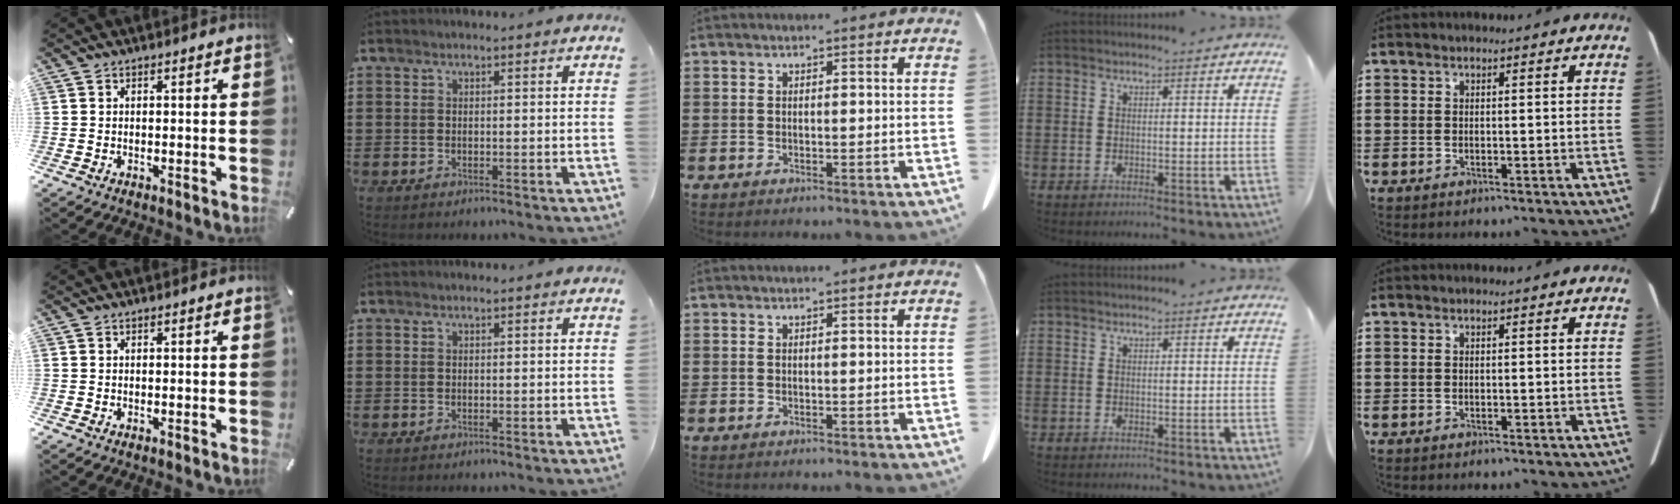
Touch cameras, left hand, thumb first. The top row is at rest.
{}